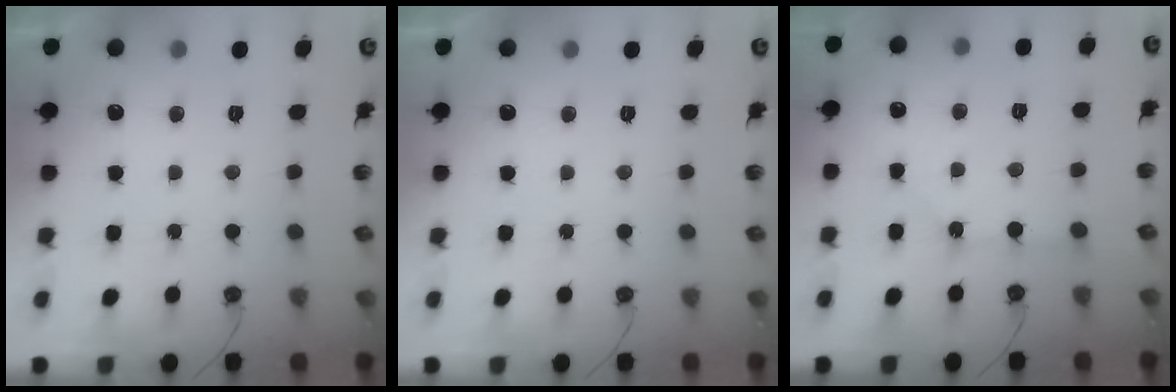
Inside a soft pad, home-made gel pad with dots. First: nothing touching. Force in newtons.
{"total": 0.0}
{"total": 1.1, "press": 1.1, "slide": 0.2}